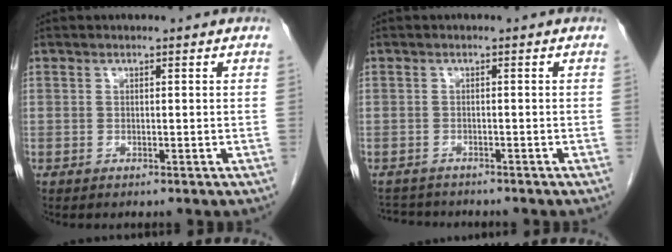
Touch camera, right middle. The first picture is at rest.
{"total": 4.2, "force": [-4.0, 0.9, 0.4], "torque": [-0.005, -0.008, -0.064]}